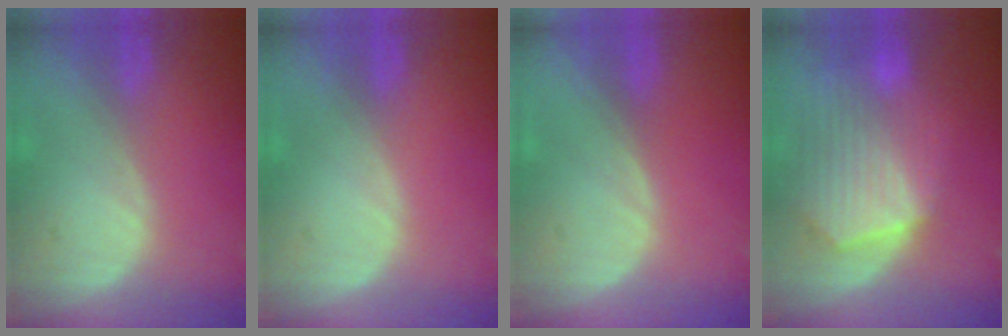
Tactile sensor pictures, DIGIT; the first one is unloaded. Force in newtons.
{"total": 0.0}
{"total": 0.0}
{"total": 10.4, "press": 9.0, "slide": 5.2}